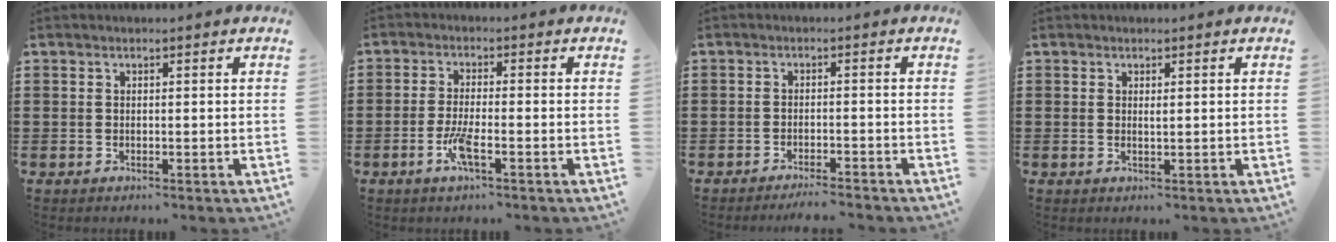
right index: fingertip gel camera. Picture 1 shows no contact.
{"total": 4.2, "force": [-2.0, 0.7, 3.6], "torque": [-0.089, -0.011, -0.044]}
{"total": 2.4, "force": [-2.3, -0.4, 0.5], "torque": [-0.012, -0.001, -0.046]}
{"total": 0.6, "force": [0.3, 0.2, 0.5], "torque": [-0.012, 0.001, 0.006]}